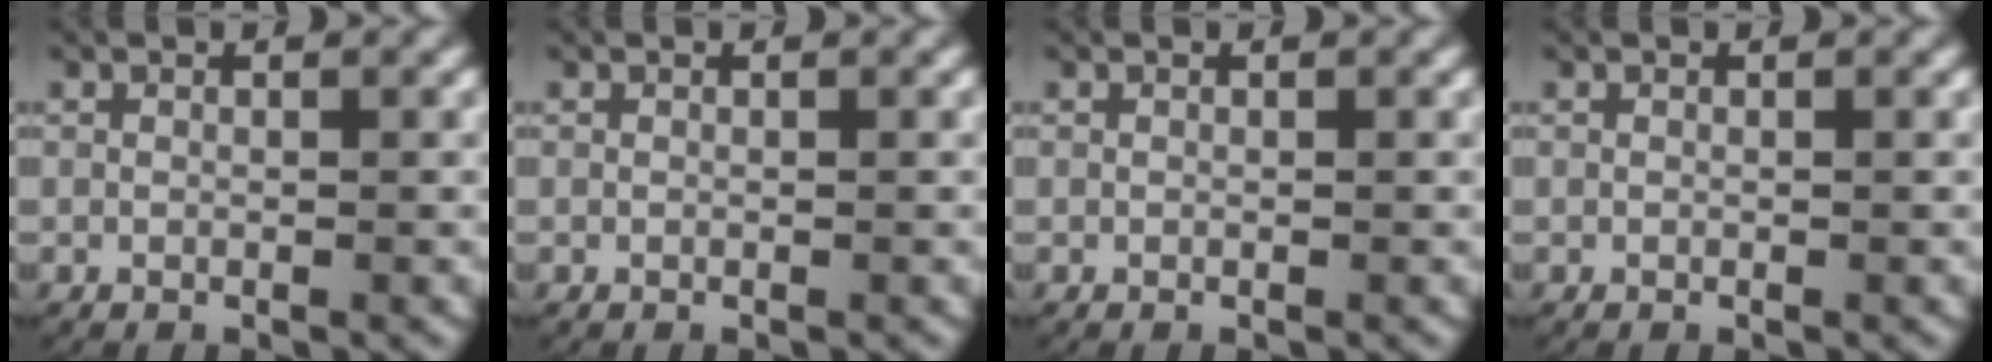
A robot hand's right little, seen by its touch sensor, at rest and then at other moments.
{"total": 0.0}
{"total": 0.0}
{"total": 0.0}